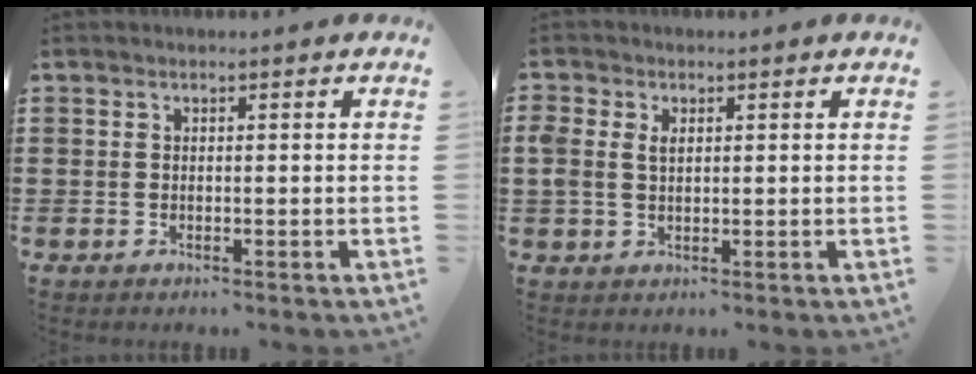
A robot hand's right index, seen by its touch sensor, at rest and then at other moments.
{"total": 2.5, "force": [0.7, 1.6, 1.8], "torque": [-0.038, 0.010, 0.011]}